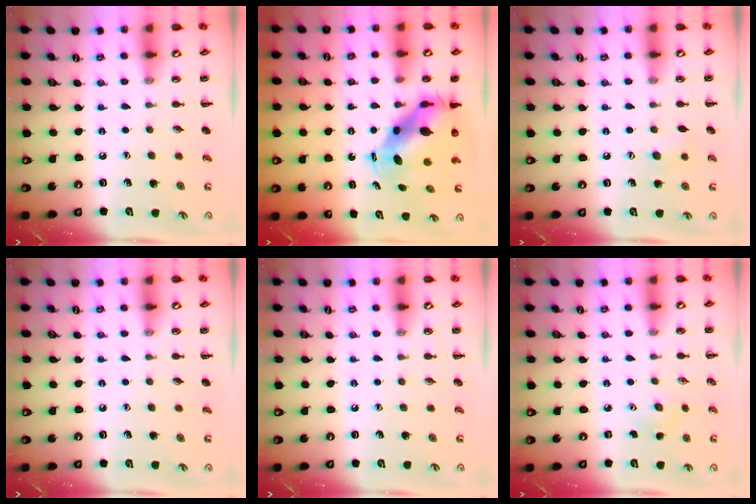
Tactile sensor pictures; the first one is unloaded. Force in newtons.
{"total": 7.7, "press": 7.5, "slide": 1.8}
{"total": 5.7, "press": 5.6, "slide": 1.4}
{"total": 0.0}
{"total": 0.0}
{"total": 3.0, "press": 2.8, "slide": 0.8}